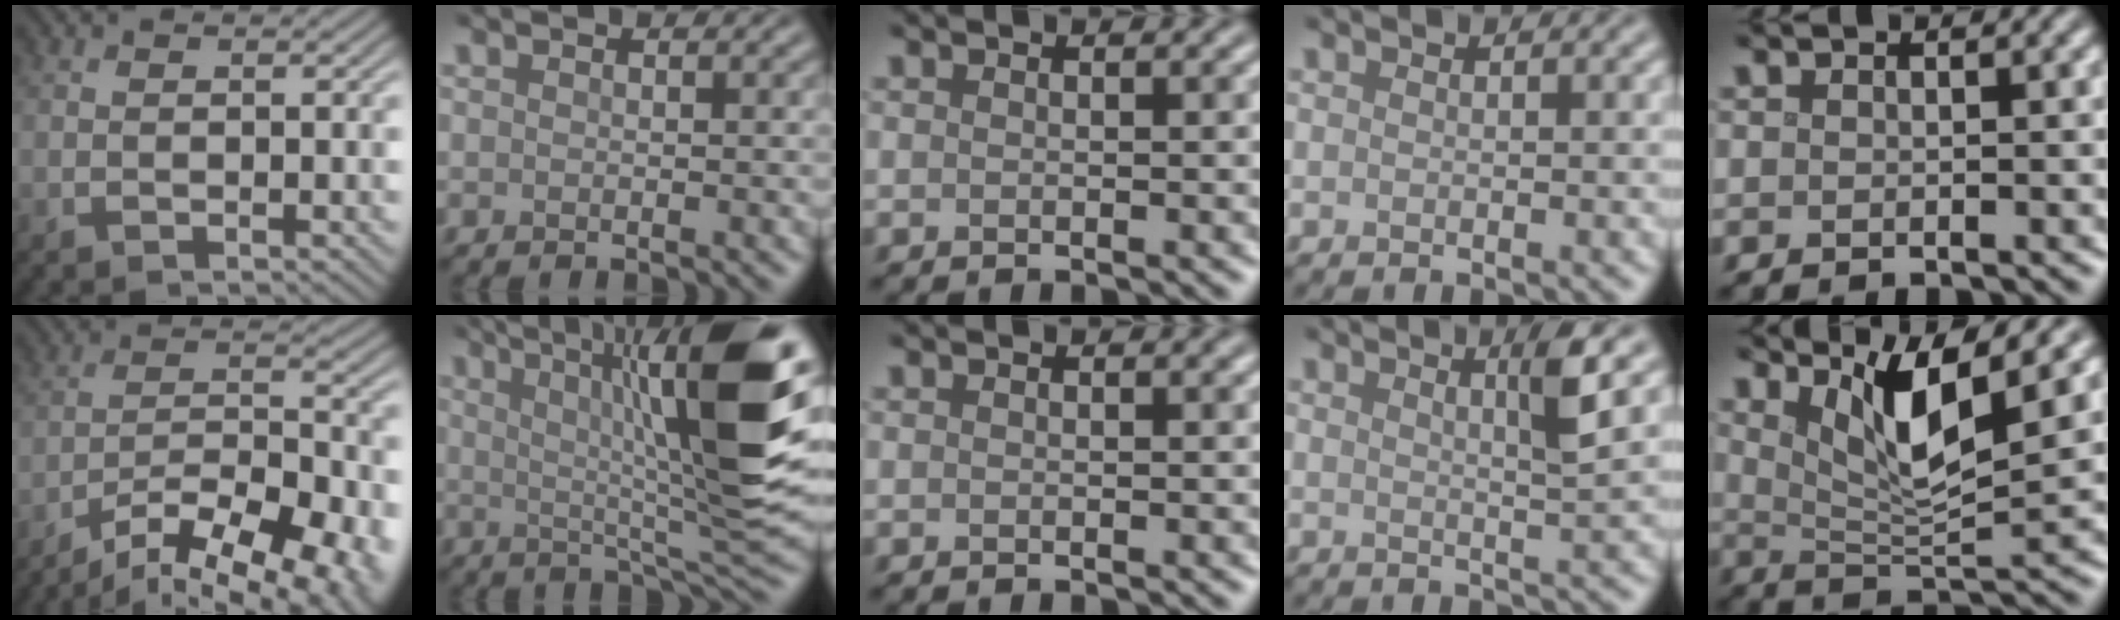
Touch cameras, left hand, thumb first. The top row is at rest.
{"thumb": {"total": 16.3, "force": [-12.3, 5.3, 9.3], "torque": [-0.157, -0.033, -0.174]}, "index": {"total": 12.7, "force": [2.9, 2.0, 12.2], "torque": [-0.178, 0.012, 0.045]}, "ring": {"total": 3.0, "force": [1.3, 0.4, 2.7], "torque": [-0.035, 0.003, 0.019]}, "little": {"total": 6.1, "force": [3.3, 1.1, 5.0], "torque": [-0.087, -0.007, 0.060]}}